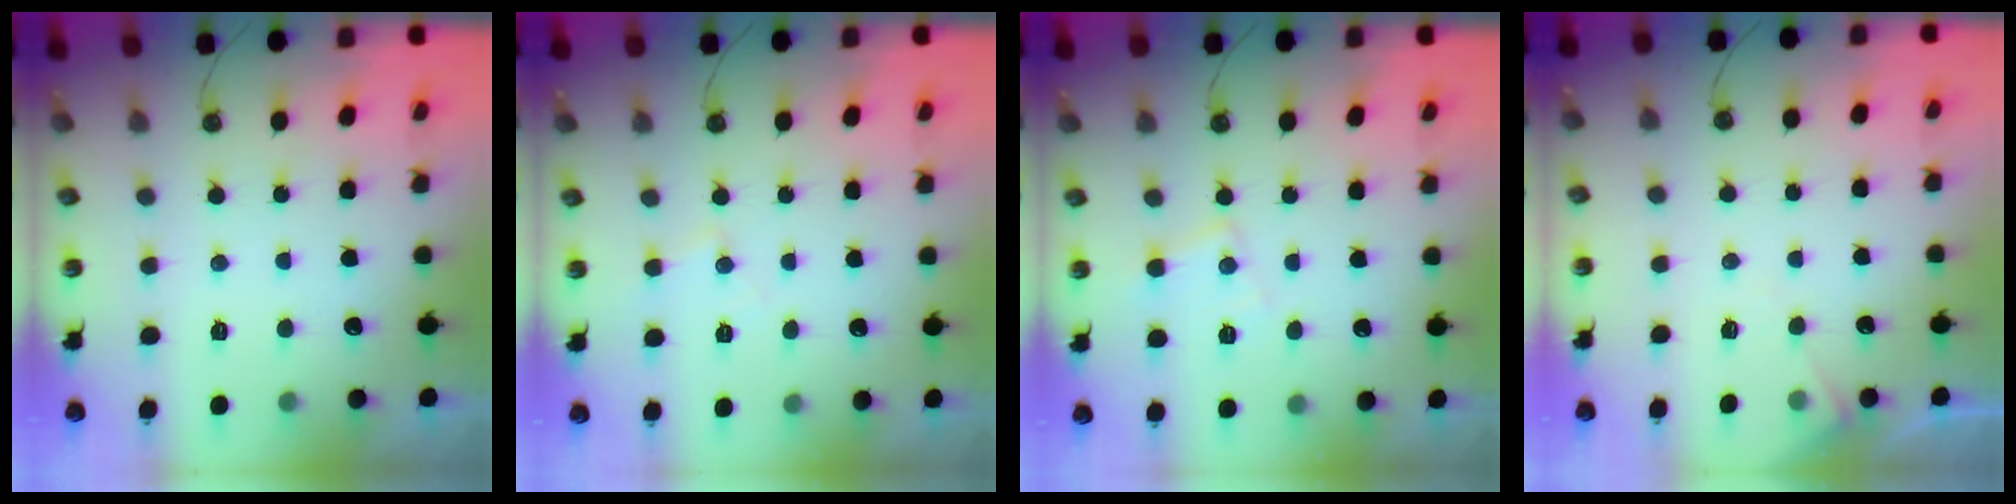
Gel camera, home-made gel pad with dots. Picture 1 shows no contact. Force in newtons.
{"total": 5.1, "press": 5.0, "slide": 0.8}
{"total": 7.1, "press": 7.0, "slide": 0.4}
{"total": 5.3, "press": 5.2, "slide": 0.7}